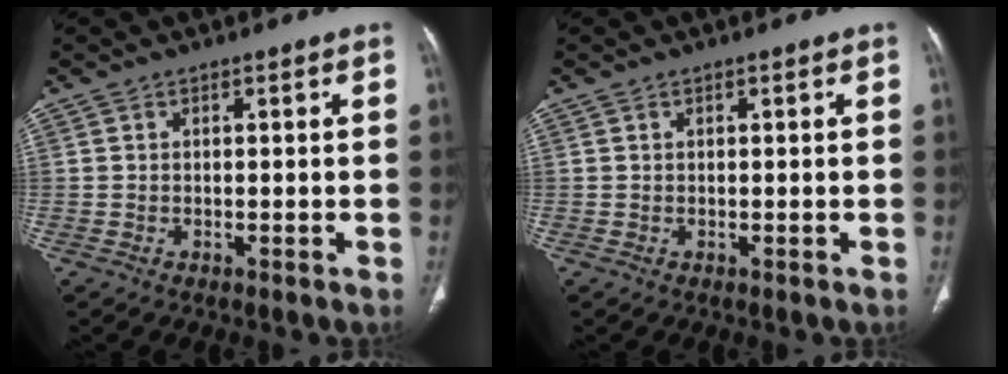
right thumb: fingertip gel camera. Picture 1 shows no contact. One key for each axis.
{"total": 0.0}